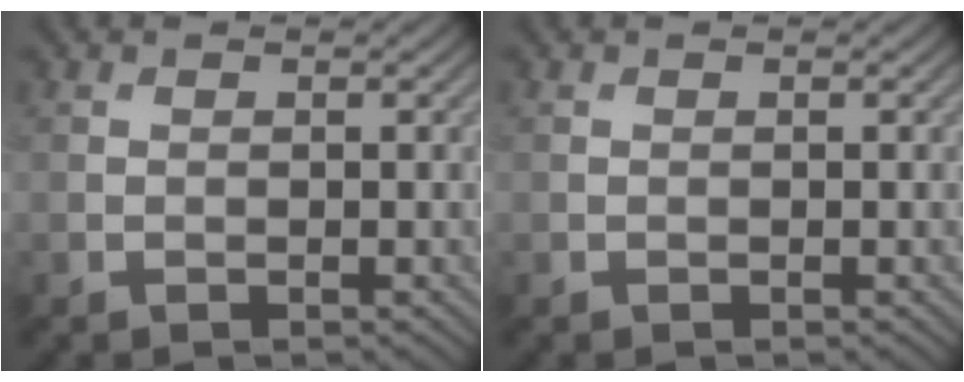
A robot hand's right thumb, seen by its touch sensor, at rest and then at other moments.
{"total": 0.0}